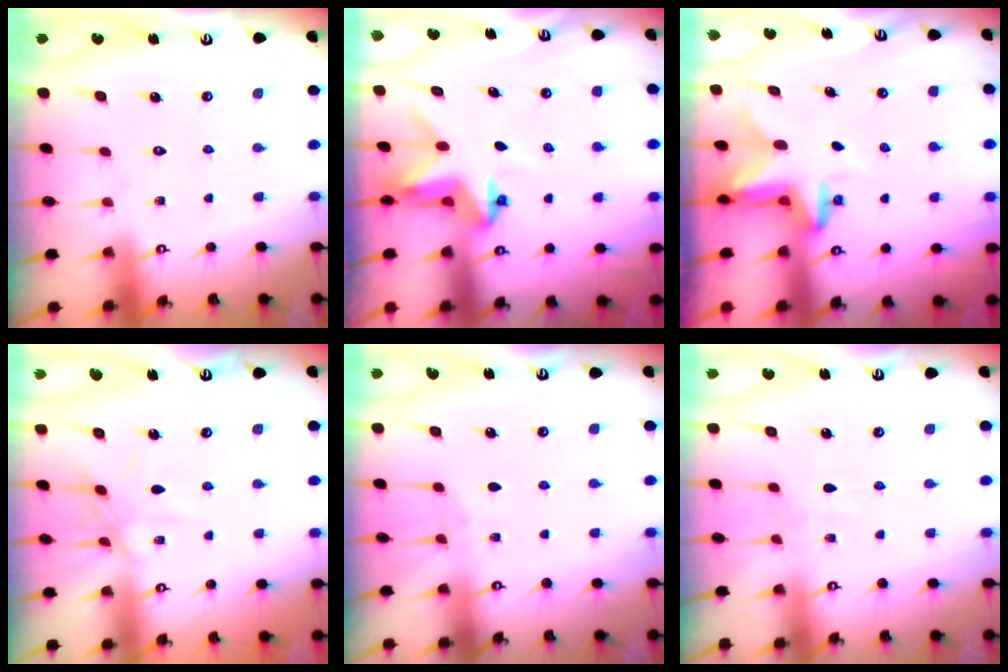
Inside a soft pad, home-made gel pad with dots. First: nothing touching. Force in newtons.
{"total": 3.4, "press": 3.4, "slide": 0.2}
{"total": 2.8, "press": 2.7, "slide": 0.5}
{"total": 7.1, "press": 7.1, "slide": 0.6}
{"total": 4.2, "press": 4.2, "slide": 0.4}
{"total": 2.9, "press": 2.9, "slide": 0.5}